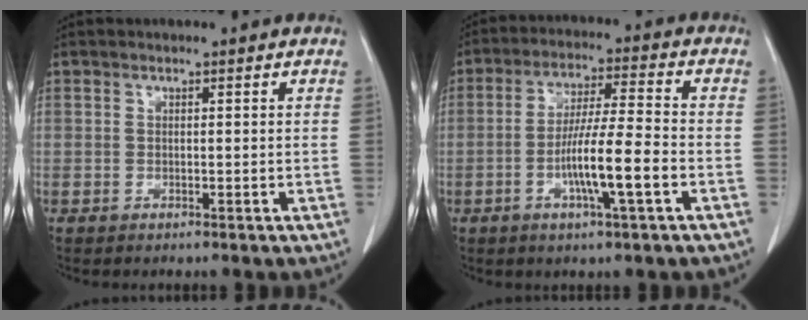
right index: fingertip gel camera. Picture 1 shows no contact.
{"total": 9.6, "force": [-3.1, 0.1, 9.1], "torque": [-0.167, -0.002, -0.059]}